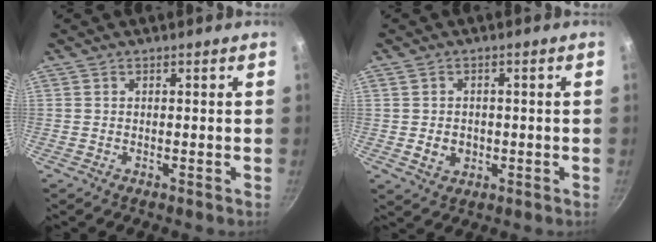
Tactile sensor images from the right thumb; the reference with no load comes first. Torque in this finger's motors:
{"motor_torque": [0.08, 0.09, -0.19, 0.13, 0.10]}